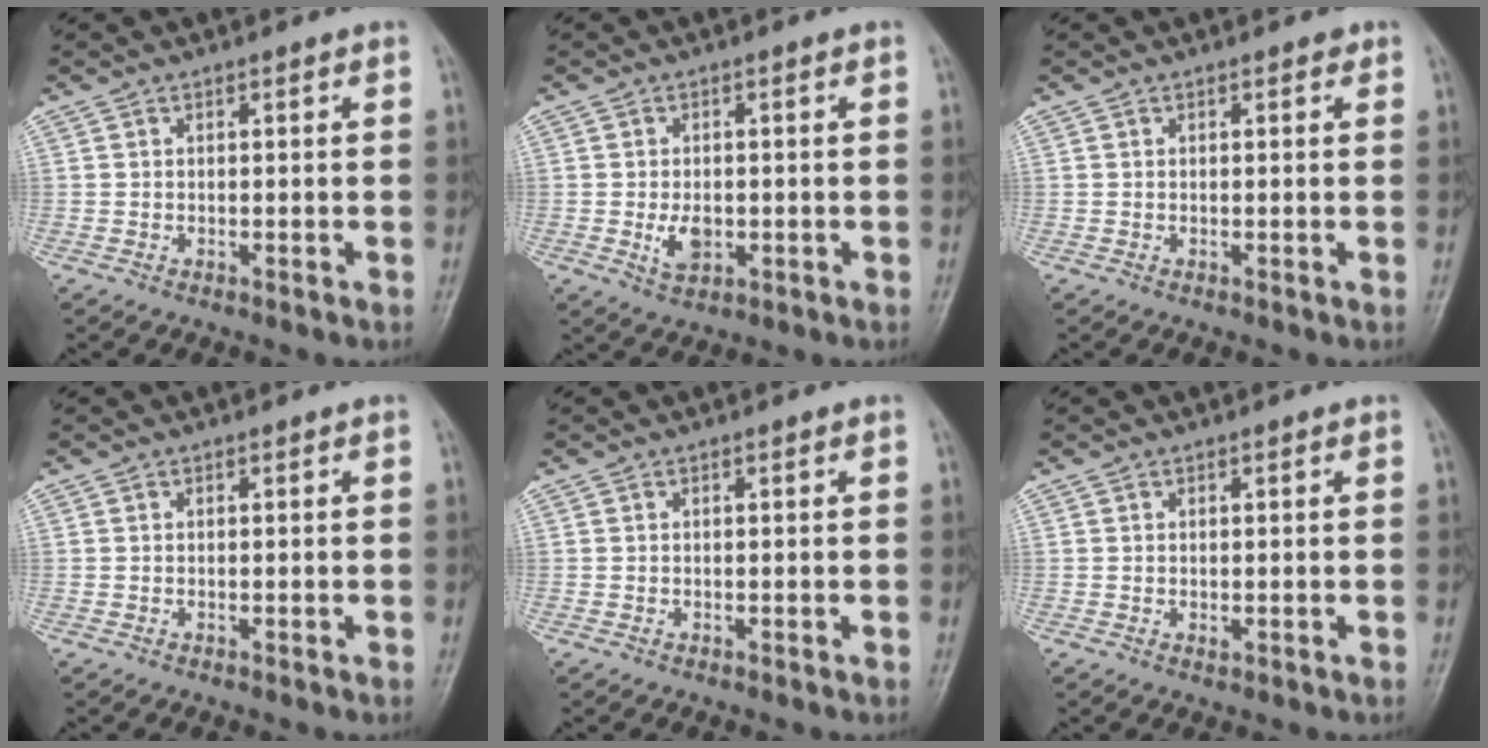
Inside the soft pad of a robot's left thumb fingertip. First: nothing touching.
{"total": 4.2, "force": [-0.7, 2.6, 3.2], "torque": [-0.050, -0.004, -0.008]}
{"total": 0.9, "force": [0.5, 0.4, 0.6], "torque": [-0.004, 0.000, 0.002]}
{"total": 0.0}
{"total": 0.0}
{"total": 1.0, "force": [0.2, 0.5, 0.9], "torque": [-0.012, -0.002, 0.006]}